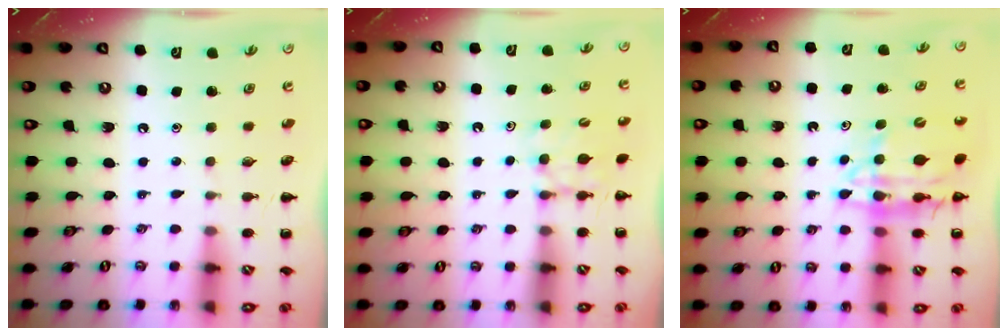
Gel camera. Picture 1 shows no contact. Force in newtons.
{"total": 7.2, "press": 7.1, "slide": 1.6}
{"total": 12.7, "press": 12.2, "slide": 3.5}